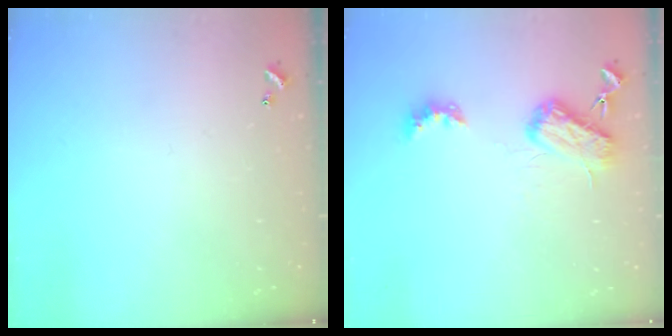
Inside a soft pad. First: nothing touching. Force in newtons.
{"total": 5.3, "press": 5.2, "slide": 0.8}